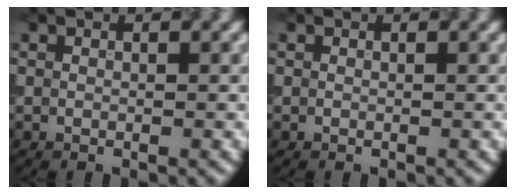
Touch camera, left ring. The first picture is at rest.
{"total": 0.0}